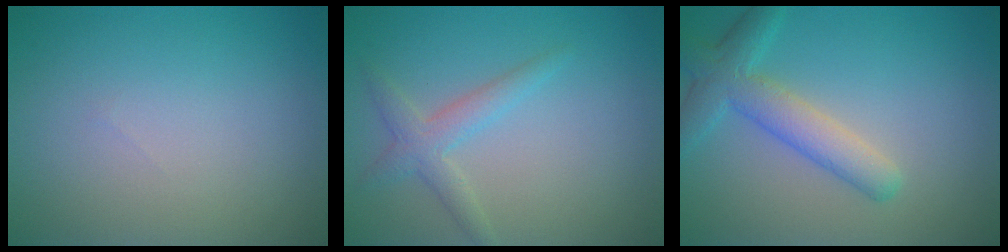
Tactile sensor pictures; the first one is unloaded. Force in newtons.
{"total": 2.4, "press": 2.4, "slide": 0.2}
{"total": 4.2, "press": 4.2, "slide": 0.1}